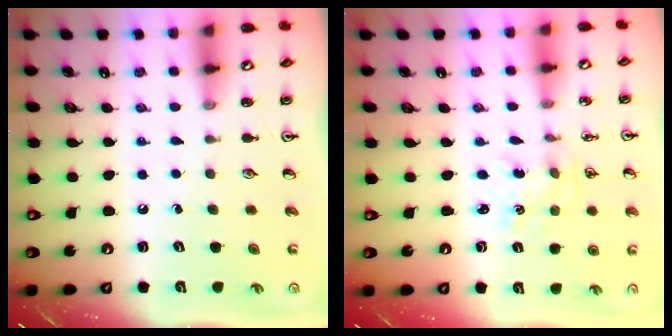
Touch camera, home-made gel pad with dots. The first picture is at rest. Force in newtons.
{"total": 0.8, "press": 0.8, "slide": 0.2}